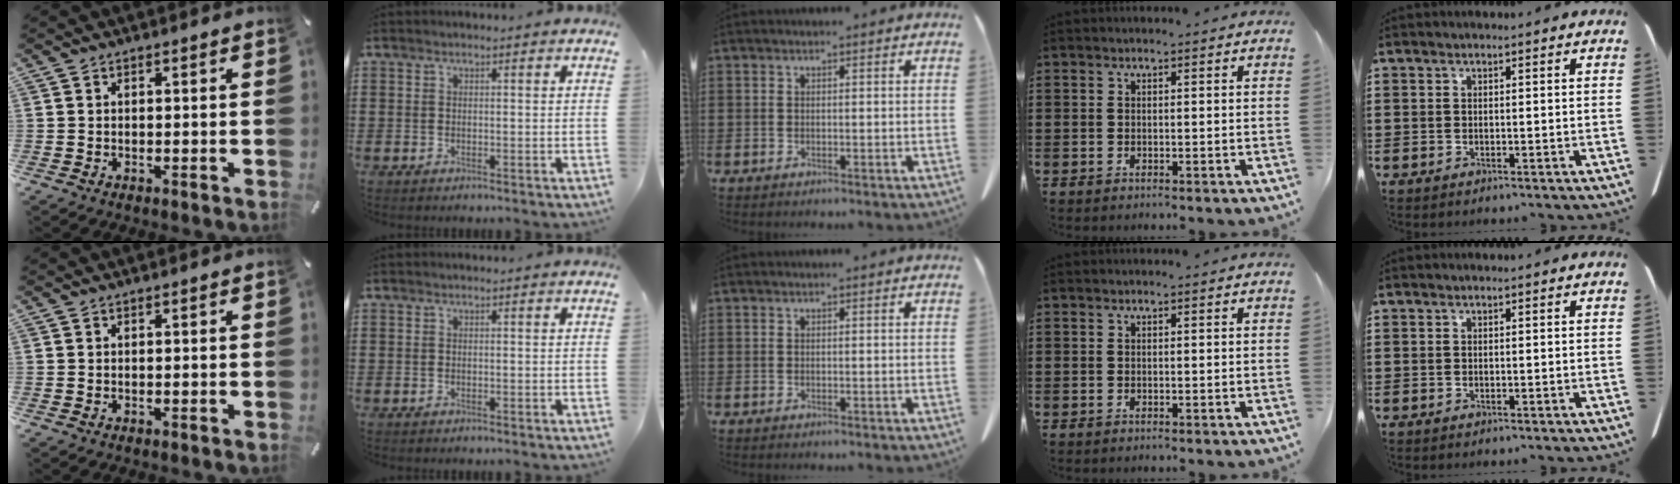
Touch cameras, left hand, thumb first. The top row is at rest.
{}